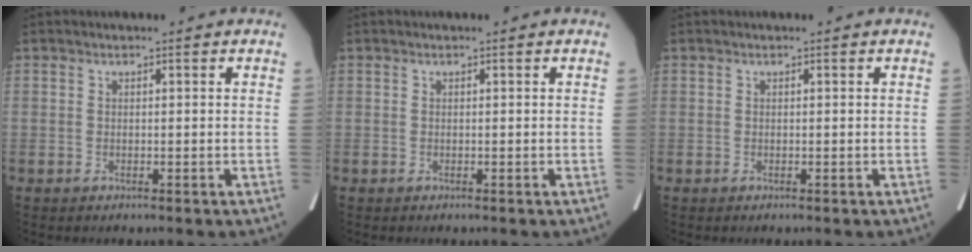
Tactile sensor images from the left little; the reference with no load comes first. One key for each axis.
{"total": 0.0}
{"total": 0.0}